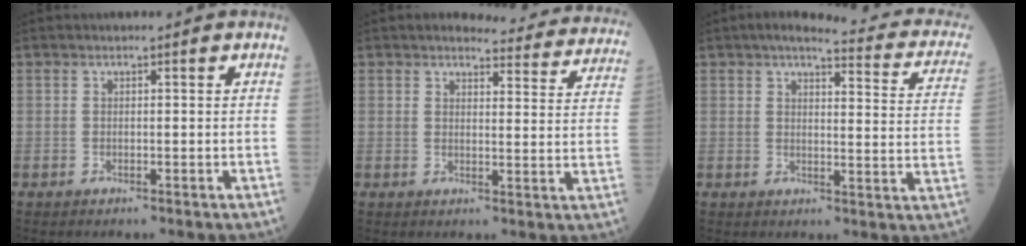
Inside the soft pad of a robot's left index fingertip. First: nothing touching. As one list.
[{"total": 14.4, "force": [13.9, 3.0, 2.5], "torque": [0.007, -0.057, 0.123]}, {"total": 15.1, "force": [12.5, 3.1, 8.0], "torque": [-0.084, -0.014, 0.119]}]